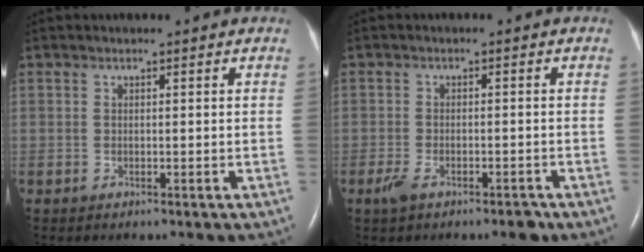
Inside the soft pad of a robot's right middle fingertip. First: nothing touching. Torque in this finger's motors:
{"motor_torque": [0.08, 0.04, 0.04, 0.03]}